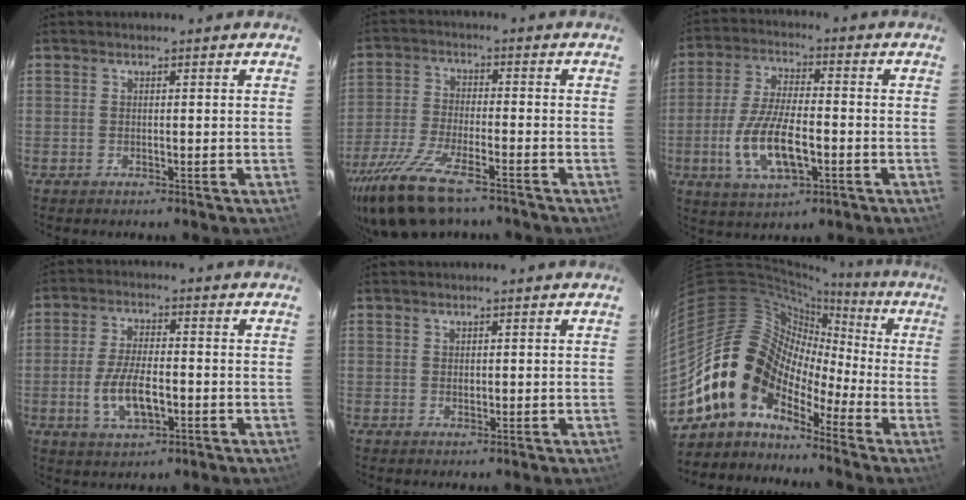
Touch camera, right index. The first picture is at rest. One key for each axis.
{"total": 15.6, "fx": -11.4, "fy": 4.7, "fz": 9.5, "tx": -0.215, "ty": -0.045, "tz": -0.212}
{"total": 12.4, "fx": -3.7, "fy": 4.8, "fz": 10.8, "tx": -0.225, "ty": -0.007, "tz": -0.065}
{"total": 8.6, "fx": -2.4, "fy": 3.6, "fz": 7.4, "tx": -0.152, "ty": -0.005, "tz": -0.041}
{"total": 0.7, "fx": 0.4, "fy": 0.6, "fz": 0.2, "tx": -0.002, "ty": 0.004, "tz": 0.007}
{"total": 12.7, "fx": -8.3, "fy": 8.2, "fz": 5.2, "tx": -0.094, "ty": 0.031, "tz": -0.176}